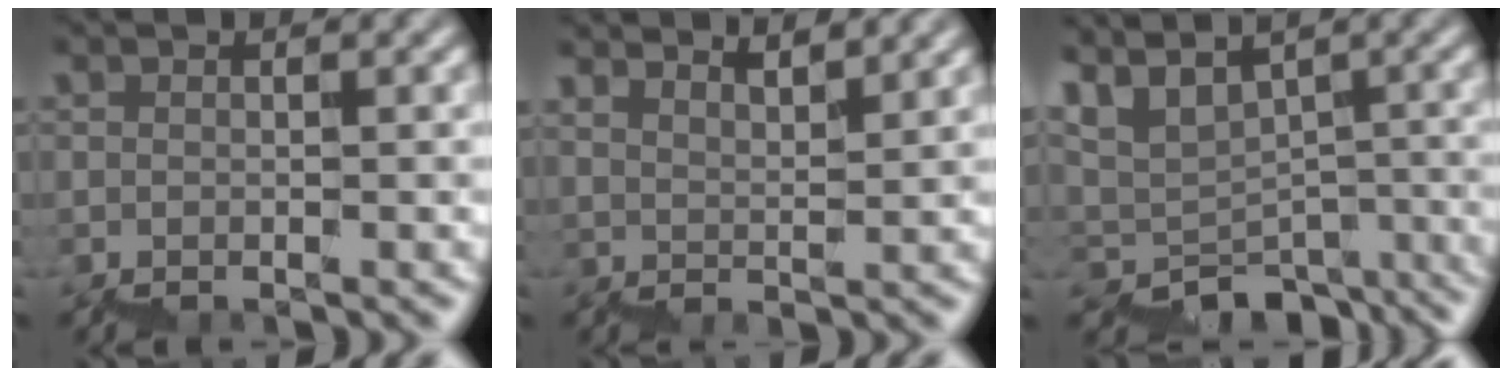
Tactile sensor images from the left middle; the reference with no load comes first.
{"total": 5.4, "force": [5.2, 0.9, 1.1], "torque": [0.002, 0.022, 0.076]}
{"total": 3.4, "force": [0.7, 2.6, 2.0], "torque": [-0.023, 0.002, 0.035]}